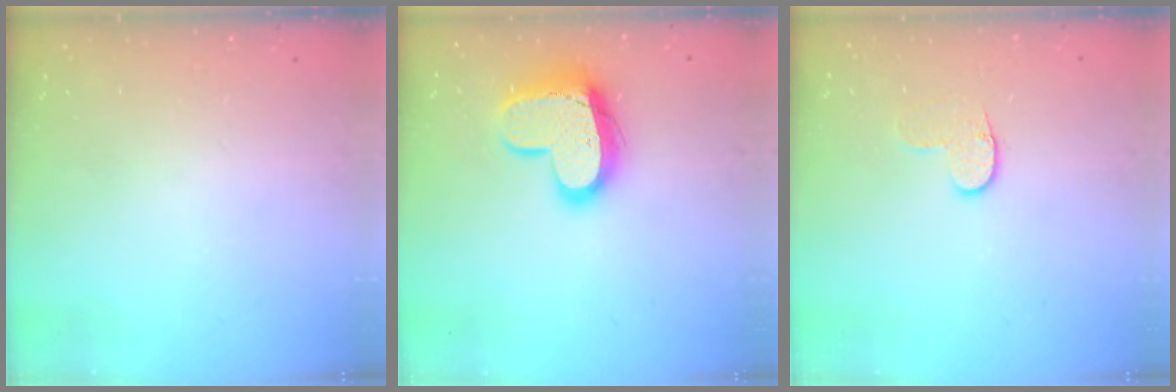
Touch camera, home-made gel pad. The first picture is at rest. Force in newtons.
{"total": 15.3, "press": 15.2, "slide": 1.2}
{"total": 5.7, "press": 5.6, "slide": 0.6}